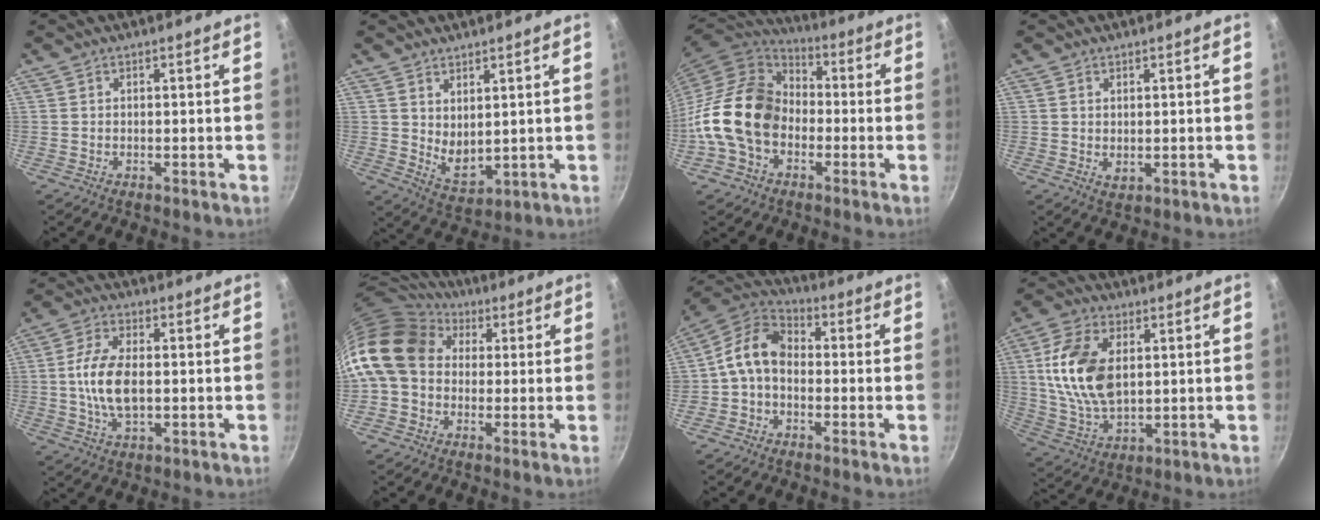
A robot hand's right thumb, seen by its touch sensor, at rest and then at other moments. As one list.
[{"total": 6.0, "force": [2.6, 3.3, 4.3], "torque": [-0.060, -0.031, 0.058]}, {"total": 17.5, "force": [-3.5, 13.0, 11.1], "torque": [-0.170, 0.043, -0.080]}, {"total": 1.6, "force": [0.6, 1.0, 1.1], "torque": [-0.016, -0.009, 0.010]}, {"total": 10.0, "force": [-0.3, 5.3, 8.5], "torque": [-0.170, 0.012, -0.011]}, {"total": 16.1, "force": [2.5, 12.8, 9.3], "torque": [-0.162, 0.032, 0.028]}, {"total": 9.0, "force": [-1.2, 6.5, 6.1], "torque": [-0.102, 0.039, -0.041]}, {"total": 15.1, "force": [2.7, 9.0, 11.8], "torque": [-0.215, -0.008, 0.055]}]